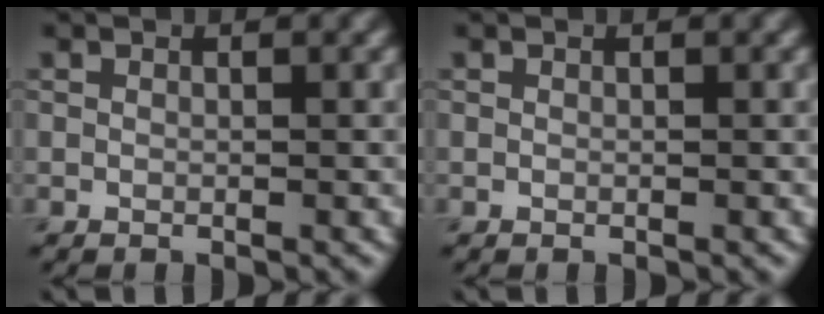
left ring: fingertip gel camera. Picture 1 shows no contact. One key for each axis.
{"total": 0.0}